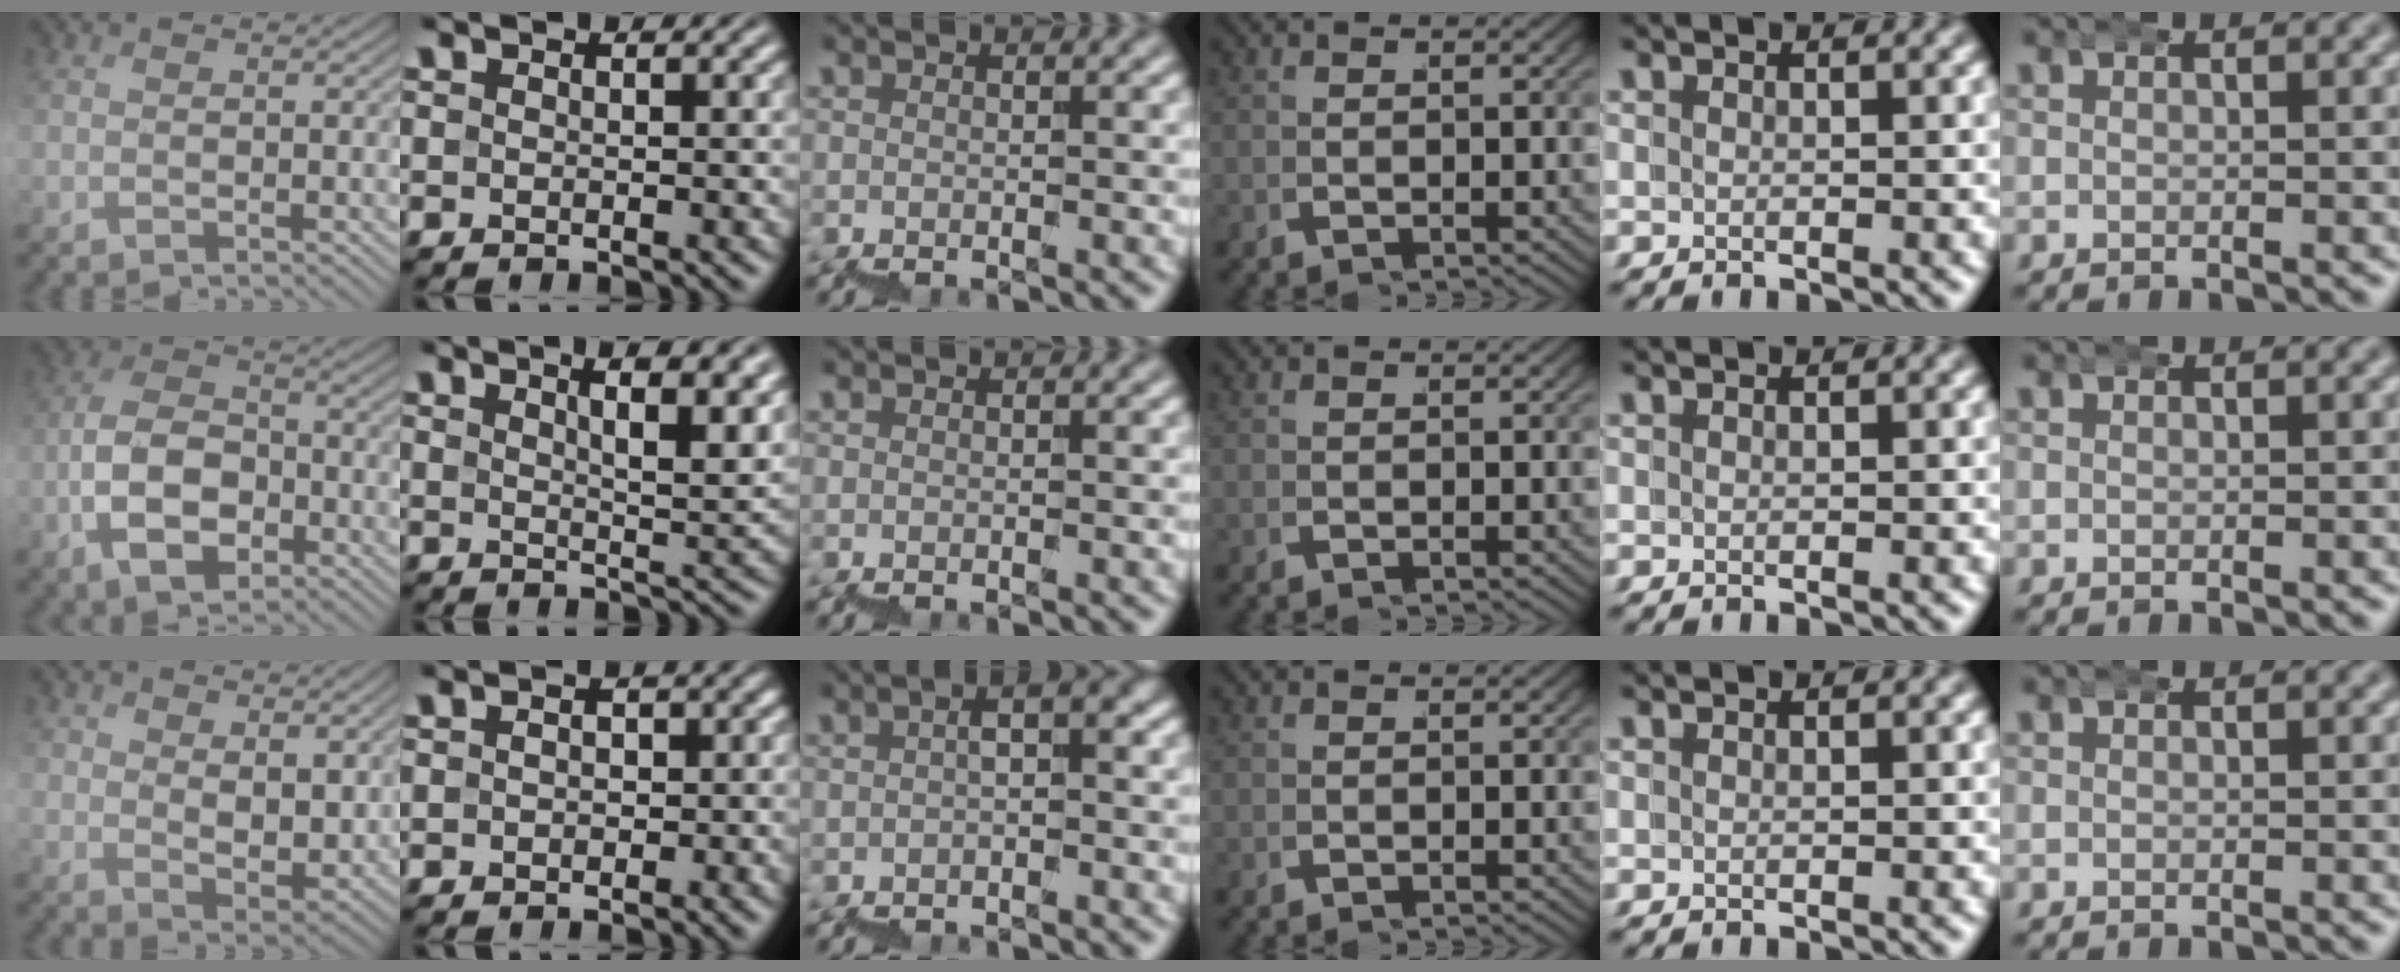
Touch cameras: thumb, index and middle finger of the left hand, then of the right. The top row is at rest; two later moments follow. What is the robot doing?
{"motion": "wrap", "object": "bubble wrap"}